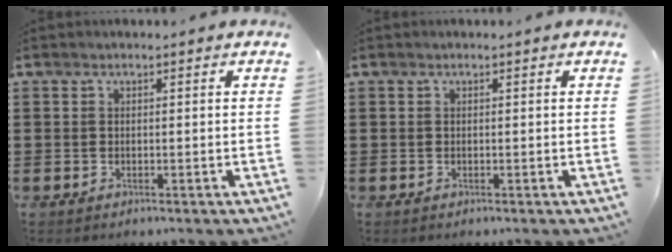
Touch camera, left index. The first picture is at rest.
{"total": 0.0}